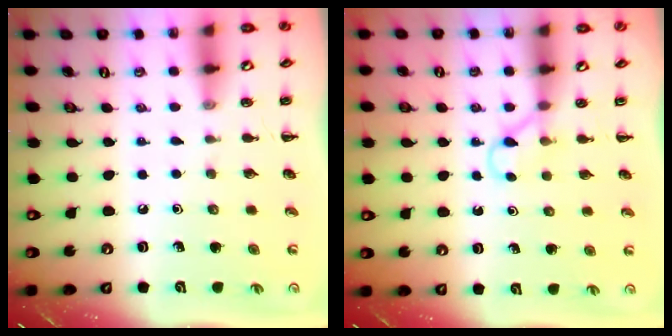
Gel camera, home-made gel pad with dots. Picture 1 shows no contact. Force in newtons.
{"total": 2.9, "press": 2.8, "slide": 0.9}